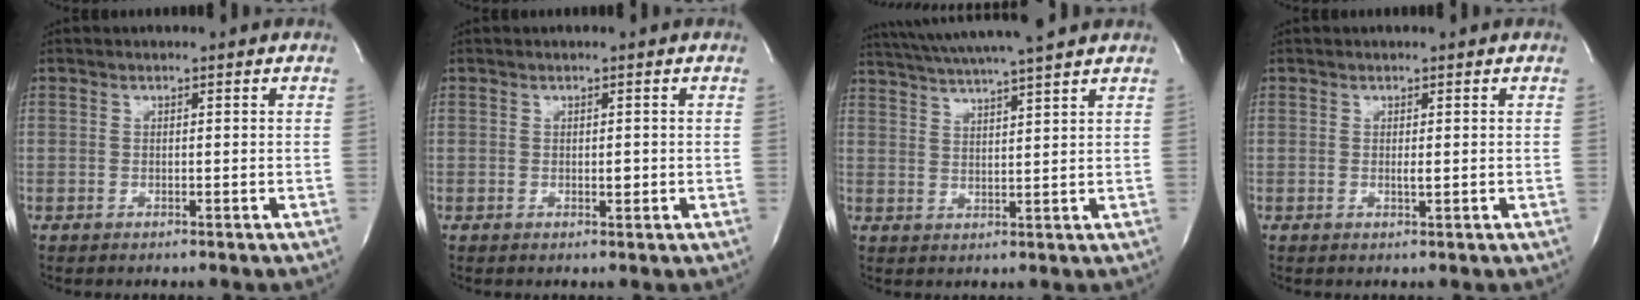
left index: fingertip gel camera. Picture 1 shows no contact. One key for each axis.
{"total": 0.8, "fx": 0.0, "fy": 0.4, "fz": 0.7, "tx": -0.012, "ty": -0.001, "tz": 0.001}
{"total": 13.3, "fx": 11.8, "fy": -0.8, "fz": 6.2, "tx": -0.116, "ty": 0.022, "tz": 0.175}
{"total": 0.8, "fx": 0.2, "fy": 0.1, "fz": 0.8, "tx": -0.020, "ty": -0.001, "tz": 0.004}